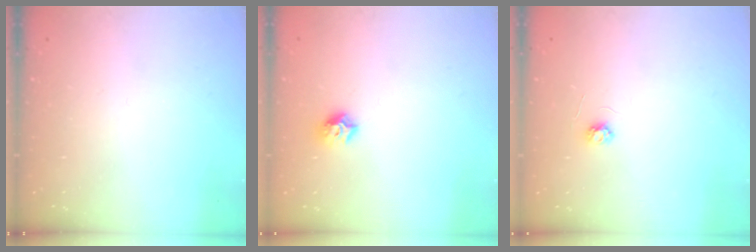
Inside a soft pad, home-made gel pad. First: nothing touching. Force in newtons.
{"total": 8.2, "press": 8.1, "slide": 1.0}
{"total": 3.1, "press": 3.1, "slide": 0.4}